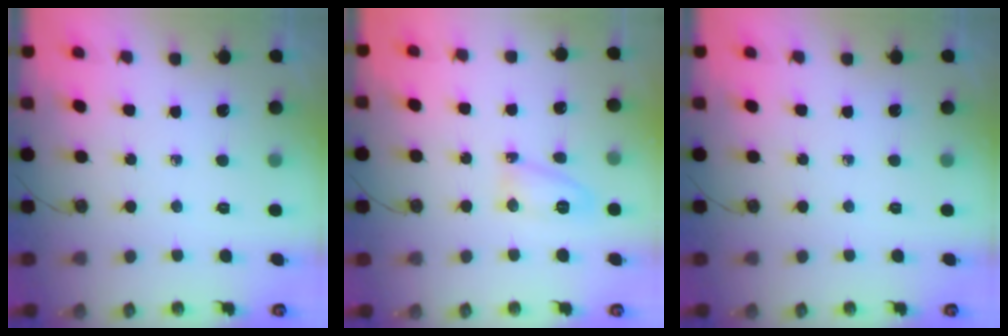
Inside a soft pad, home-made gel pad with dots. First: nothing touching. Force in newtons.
{"total": 6.3, "press": 6.3, "slide": 0.5}
{"total": 0.0}